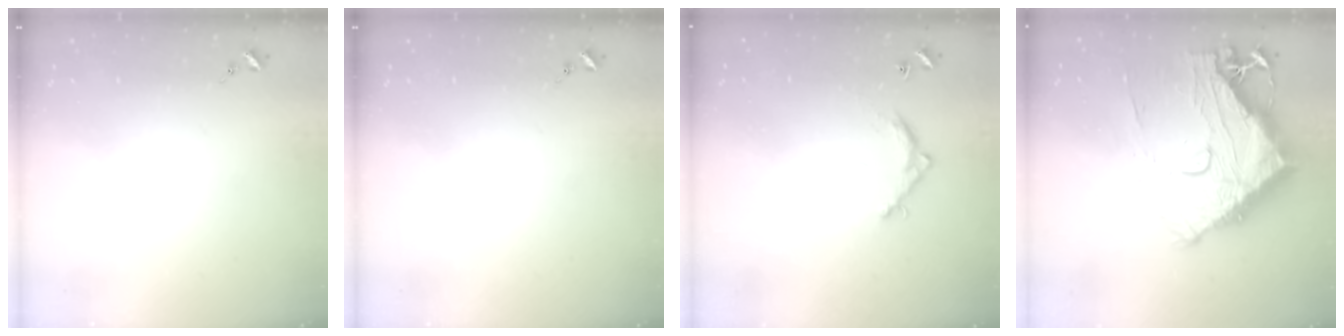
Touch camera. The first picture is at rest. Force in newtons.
{"total": 0.0}
{"total": 5.5, "press": 5.5, "slide": 0.3}
{"total": 23.2, "press": 23.1, "slide": 2.2}